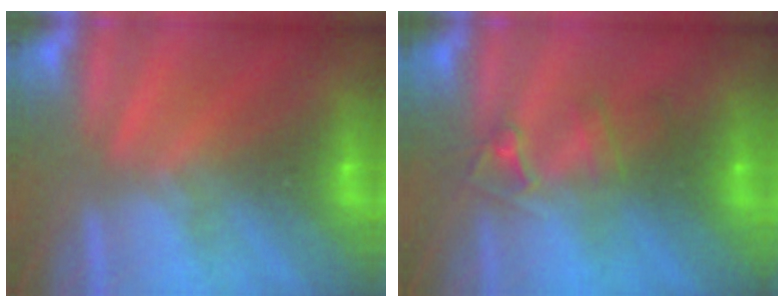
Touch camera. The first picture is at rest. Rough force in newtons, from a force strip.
{"total": 2.4}